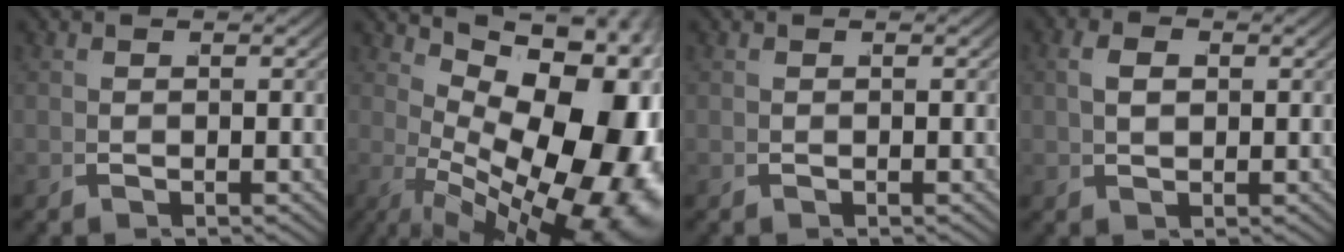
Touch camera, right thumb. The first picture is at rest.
{"total": 22.4, "force": [0.0, 13.6, 17.8], "torque": [-0.287, -0.053, 0.030]}
{"total": 0.0}
{"total": 2.0, "force": [0.8, 1.2, 1.3], "torque": [-0.017, 0.005, 0.016]}